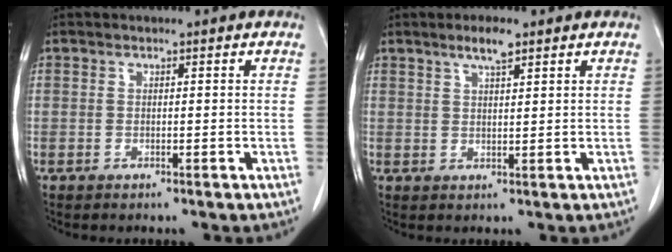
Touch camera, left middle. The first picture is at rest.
{"total": 3.3, "force": [2.3, 0.5, 2.4], "torque": [-0.045, 0.002, 0.041]}